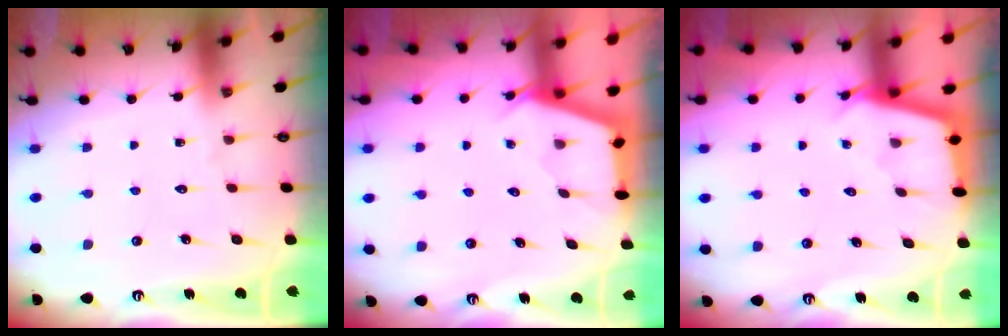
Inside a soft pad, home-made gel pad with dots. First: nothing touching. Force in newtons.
{"total": 2.6, "press": 2.6, "slide": 0.3}
{"total": 2.8, "press": 2.8, "slide": 0.3}